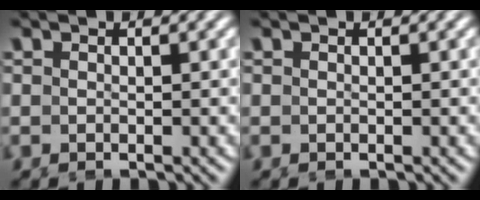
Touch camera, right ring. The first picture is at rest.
{"total": 0.0}